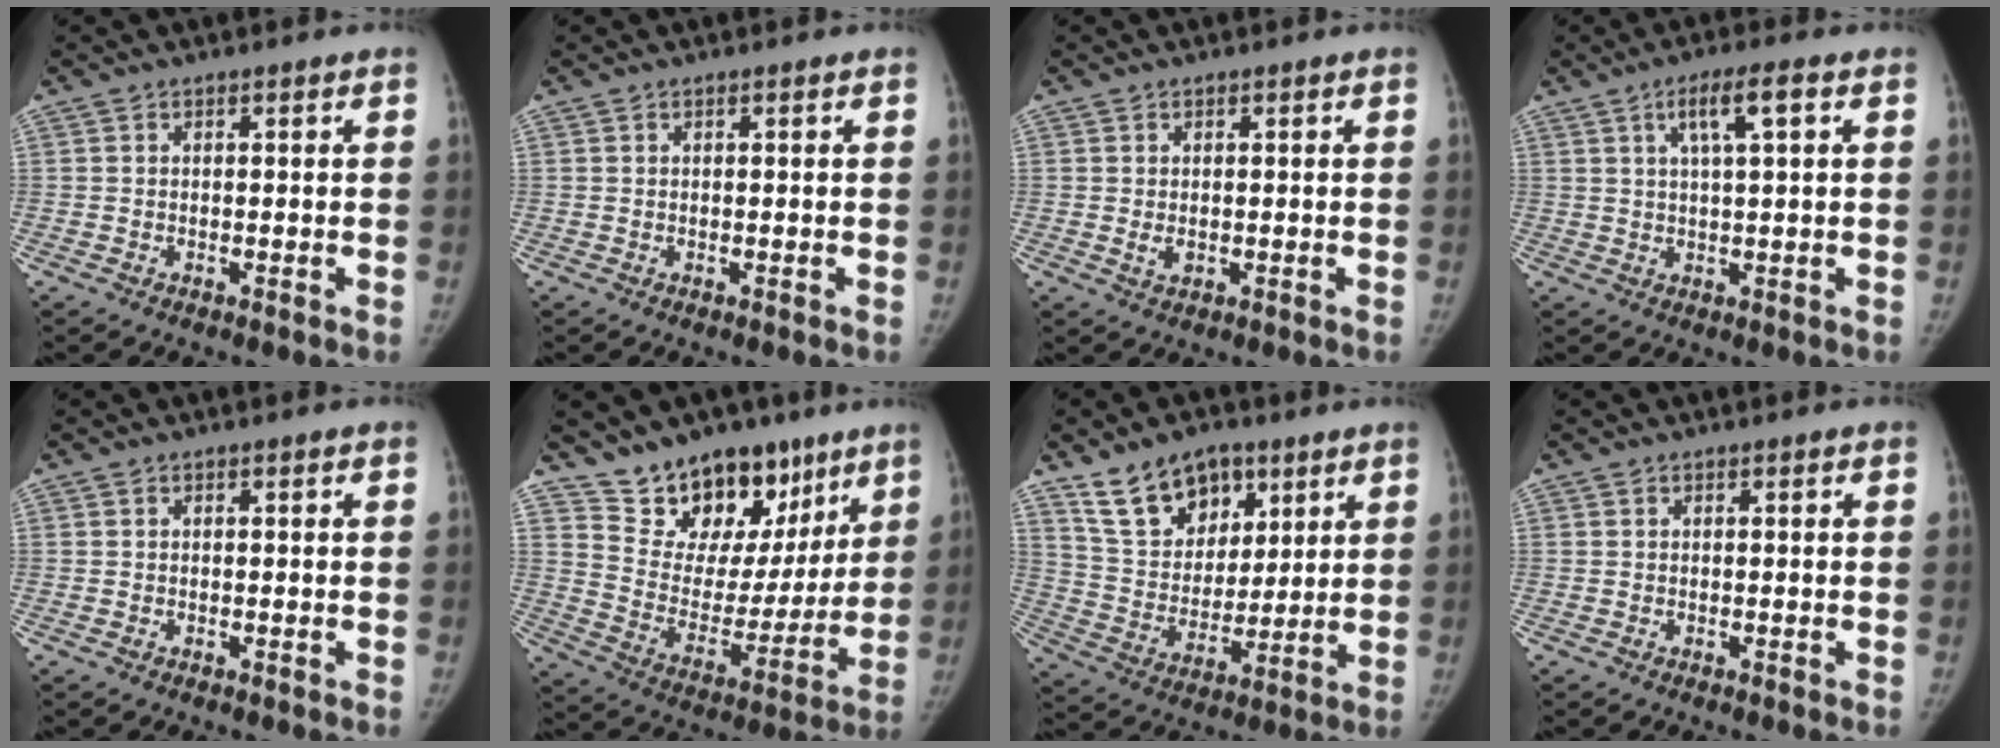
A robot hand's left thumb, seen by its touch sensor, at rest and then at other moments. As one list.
[{"total": 0.0}, {"total": 2.3, "force": [-0.2, 1.7, 1.6], "torque": [-0.022, -0.004, 0.002]}, {"total": 6.0, "force": [2.3, 1.1, 5.5], "torque": [-0.099, 0.004, 0.041]}, {"total": 0.0}, {"total": 19.0, "force": [13.2, 11.3, 7.7], "torque": [-0.047, -0.075, 0.215]}, {"total": 14.3, "force": [8.8, 9.3, 6.4], "torque": [-0.070, -0.037, 0.163]}, {"total": 0.0}]